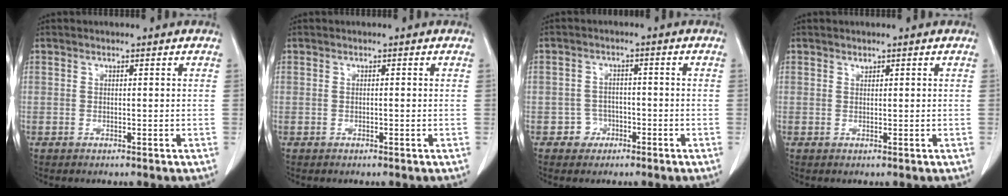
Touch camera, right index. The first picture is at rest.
{"total": 0.0}
{"total": 3.0, "force": [-1.4, 2.7, -0.1], "torque": [0.012, 0.015, -0.025]}
{"total": 0.5, "force": [0.5, 0.2, 0.1], "torque": [-0.002, -0.003, 0.006]}